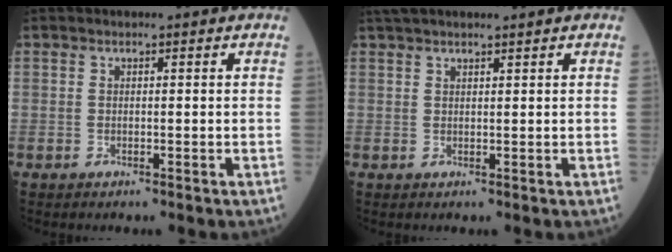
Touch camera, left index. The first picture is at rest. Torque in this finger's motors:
{"motor_torque": [0.46, -0.57, 0.03, 0.00]}